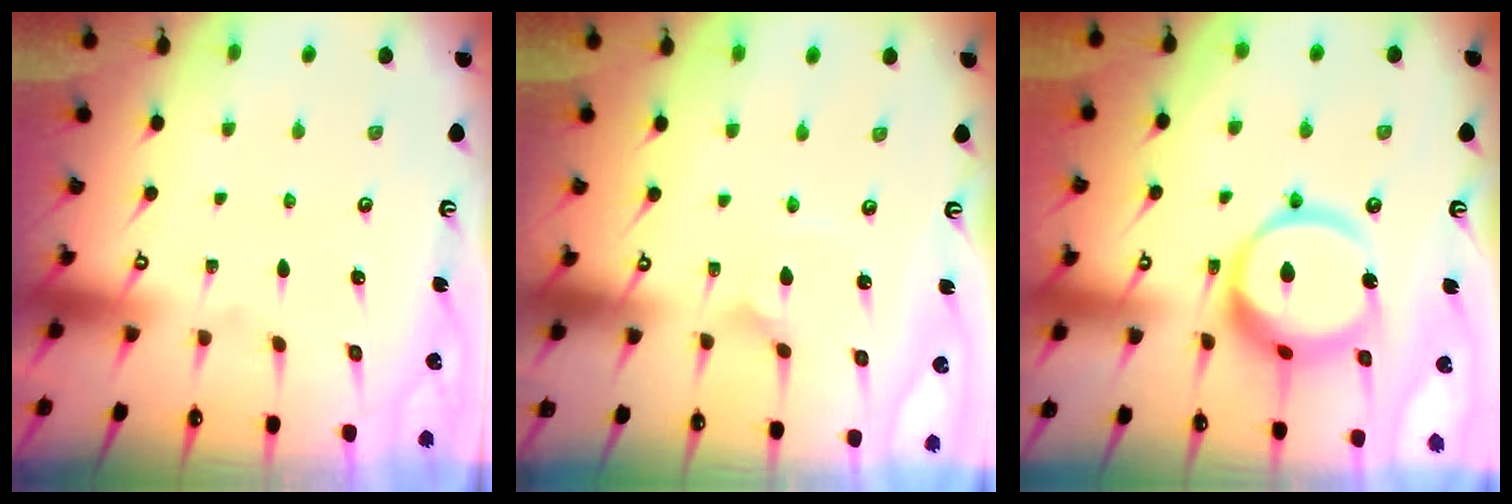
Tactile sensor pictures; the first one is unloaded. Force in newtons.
{"total": 2.9, "press": 2.9, "slide": 0.4}
{"total": 15.6, "press": 15.5, "slide": 1.6}